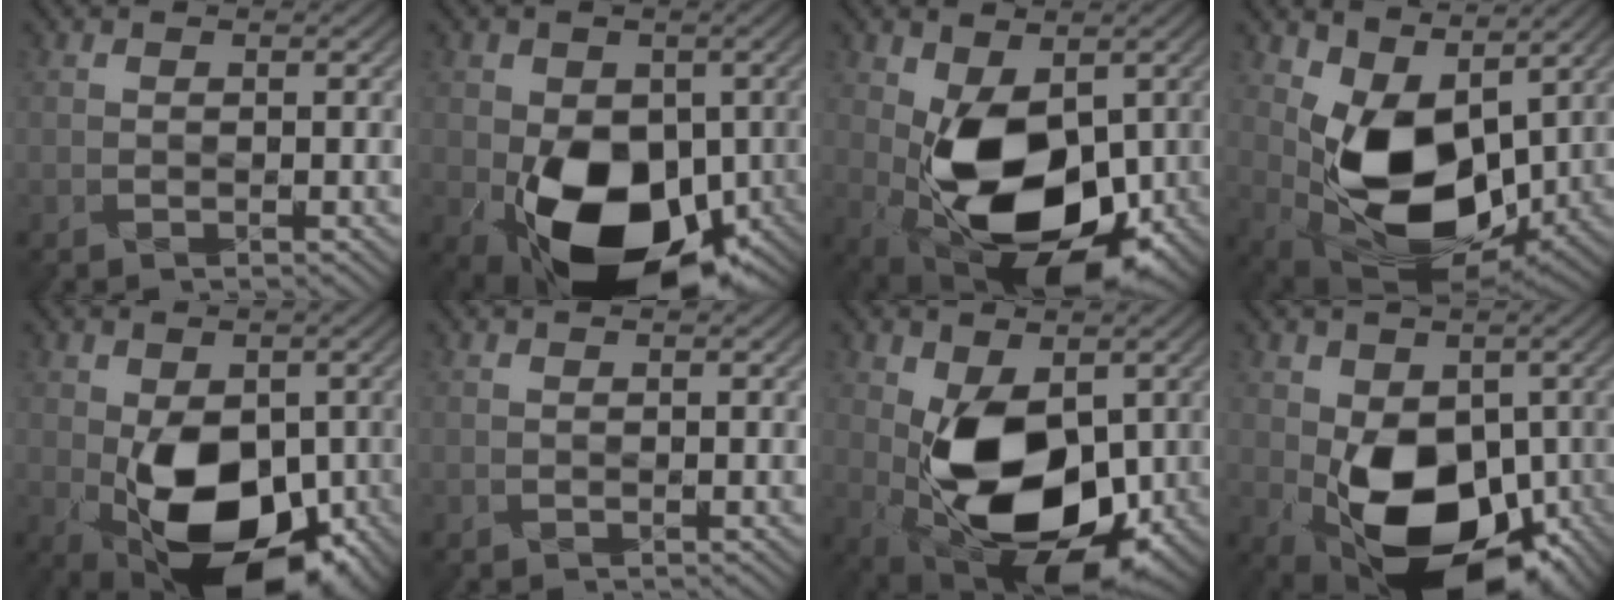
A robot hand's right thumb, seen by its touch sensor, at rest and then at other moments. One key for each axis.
{"total": 11.8, "fx": -3.8, "fy": 7.9, "fz": 7.9, "tx": -0.122, "ty": -0.022, "tz": -0.057}
{"total": 11.7, "fx": -0.7, "fy": 7.1, "fz": 9.2, "tx": -0.160, "ty": -0.013, "tz": -0.006}
{"total": 12.3, "fx": 2.7, "fy": 8.0, "fz": 8.9, "tx": -0.170, "ty": -0.029, "tz": 0.069}
{"total": 12.5, "fx": -3.4, "fy": 7.6, "fz": 9.4, "tx": -0.146, "ty": -0.013, "tz": -0.047}
{"total": 0.0}
{"total": 11.7, "fx": -0.6, "fy": 7.2, "fz": 9.2, "tx": -0.162, "ty": -0.012, "tz": -0.003}
{"total": 11.8, "fx": -2.5, "fy": 7.9, "fz": 8.4, "tx": -0.139, "ty": -0.022, "tz": -0.033}